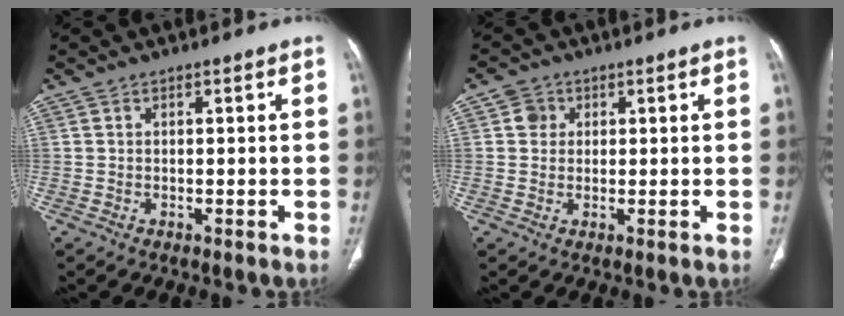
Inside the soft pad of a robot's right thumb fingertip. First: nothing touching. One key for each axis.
{"total": 3.0, "fx": 0.8, "fy": 2.7, "fz": 0.8, "tx": 0.003, "ty": 0.000, "tz": 0.010}